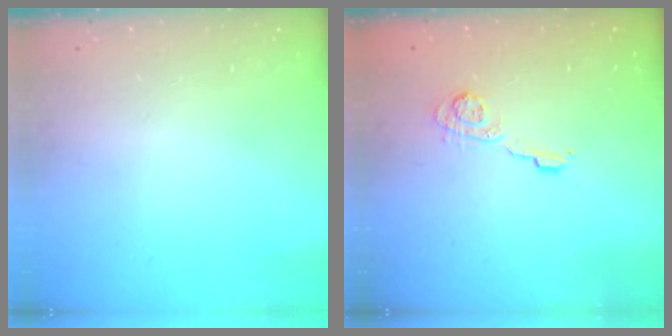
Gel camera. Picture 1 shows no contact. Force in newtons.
{"total": 4.9, "press": 4.9, "slide": 0.3}